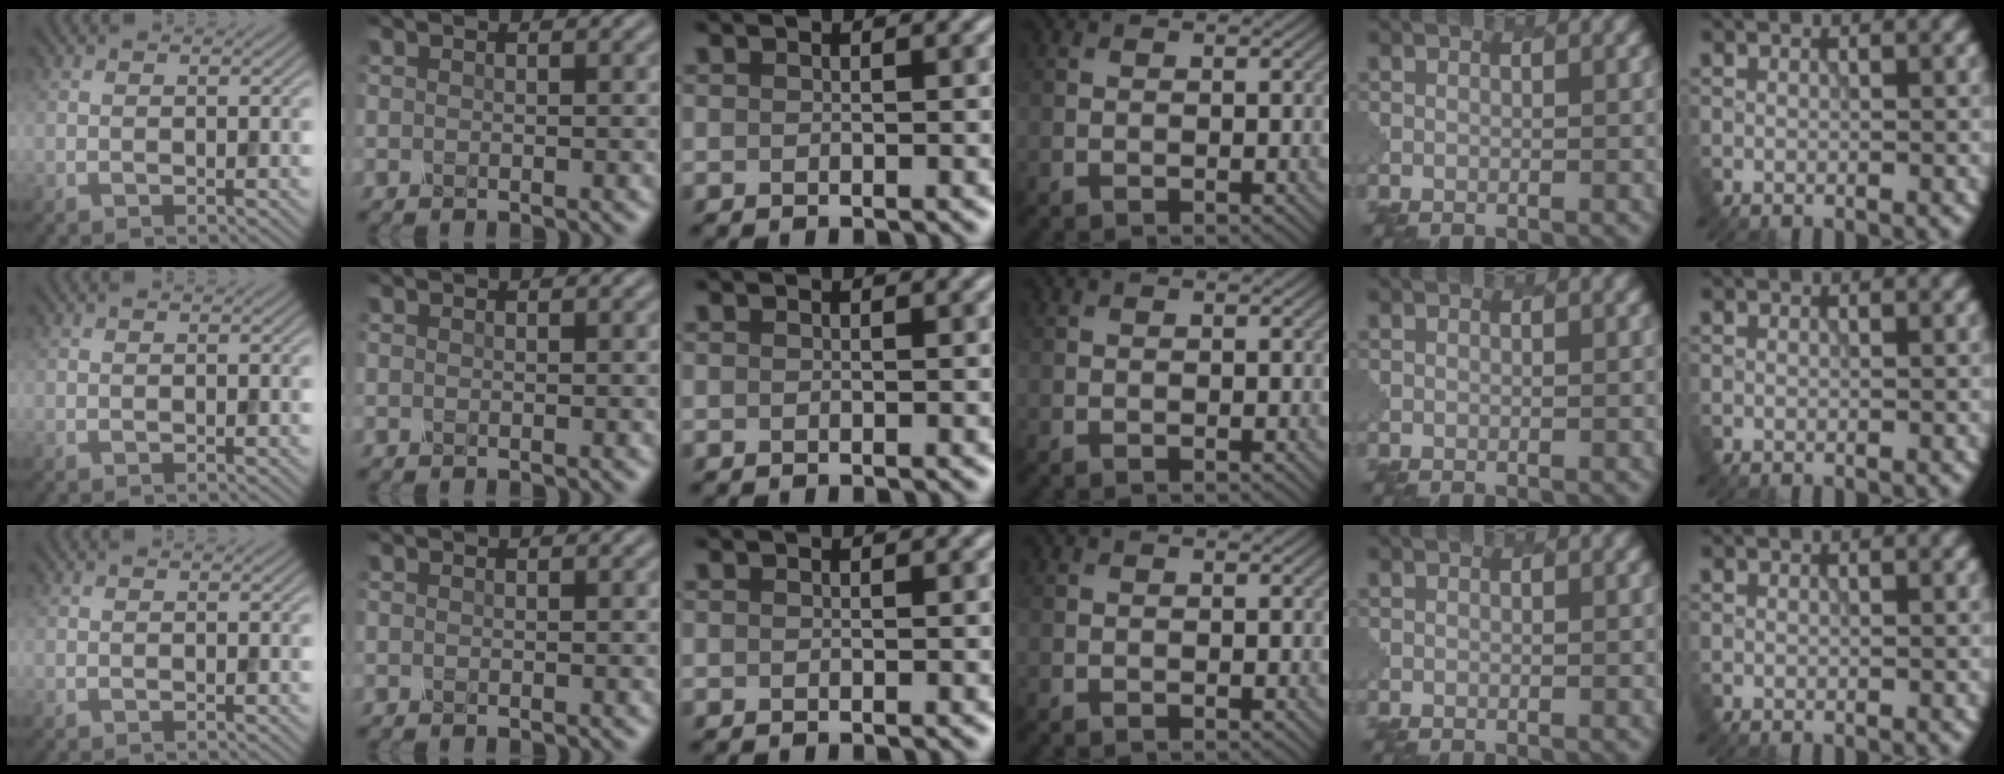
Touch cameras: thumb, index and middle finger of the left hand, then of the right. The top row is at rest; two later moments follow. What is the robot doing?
{"motion": "dispense", "object": "spray bottle"}